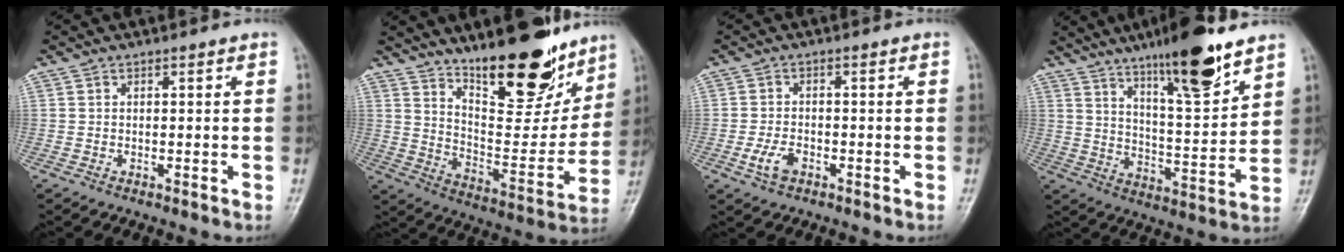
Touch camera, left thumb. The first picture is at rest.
{"total": 19.6, "force": [14.1, 6.7, 11.9], "torque": [-0.131, -0.102, 0.230]}
{"total": 3.5, "force": [-1.5, 2.1, 2.4], "torque": [-0.049, 0.004, -0.029]}
{"total": 16.3, "force": [11.1, 3.1, 11.5], "torque": [-0.169, -0.065, 0.187]}